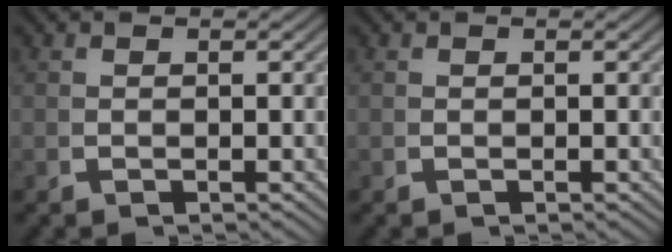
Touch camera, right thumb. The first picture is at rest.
{"total": 0.0}